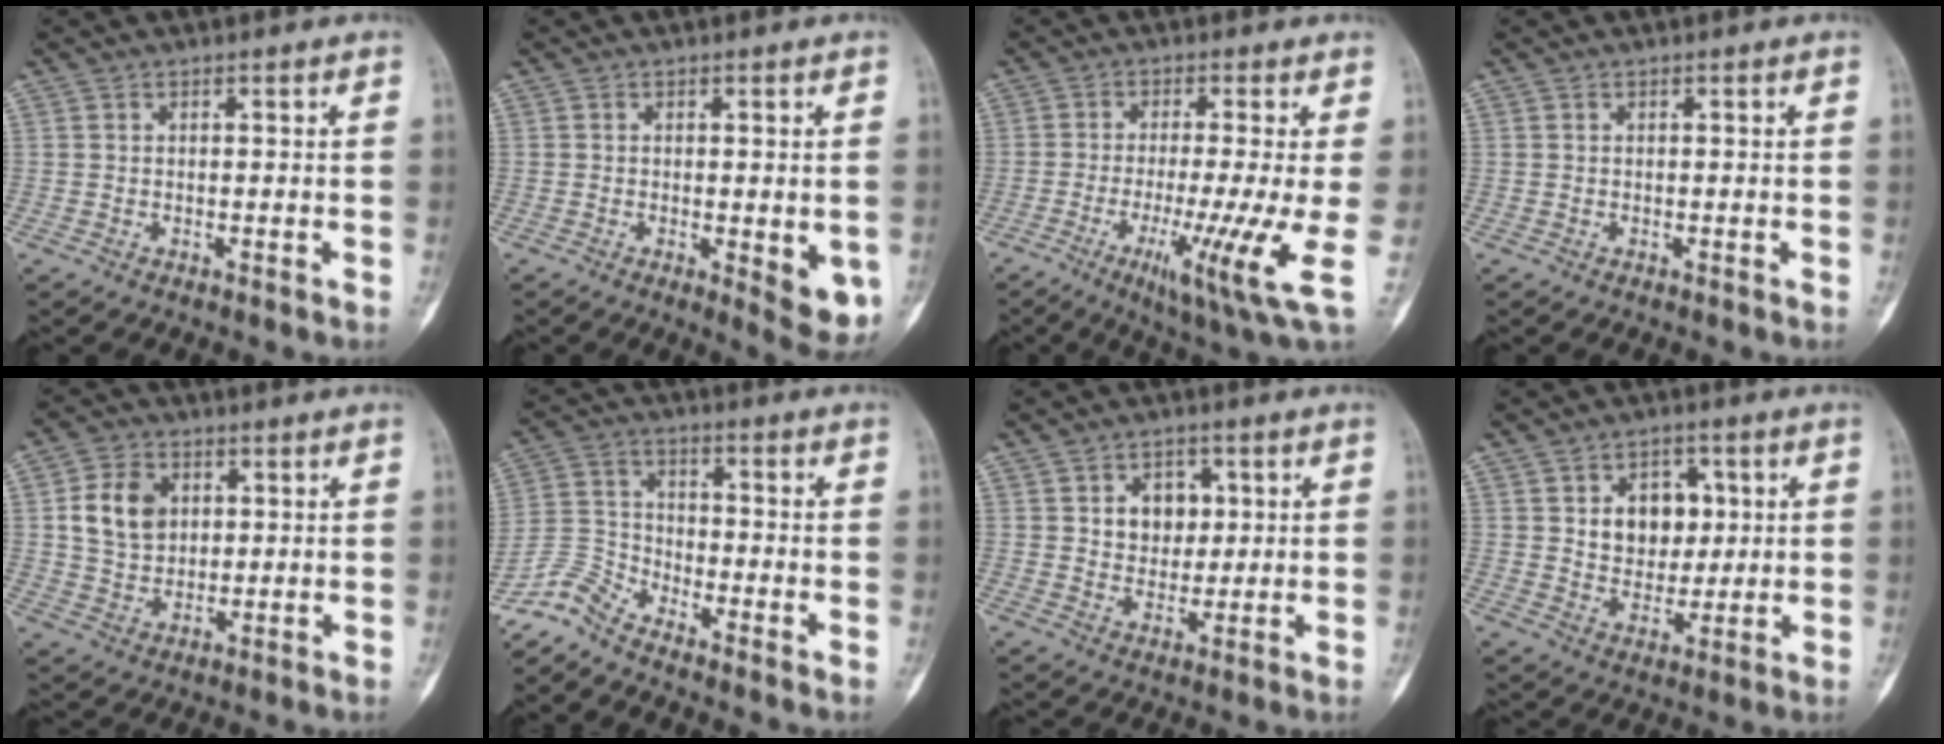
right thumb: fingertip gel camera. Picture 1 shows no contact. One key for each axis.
{"total": 6.9, "fx": -1.4, "fy": 2.4, "fz": 6.3, "tx": -0.068, "ty": -0.016, "tz": -0.014}
{"total": 11.5, "fx": -2.6, "fy": 0.3, "fz": 11.2, "tx": -0.201, "ty": -0.027, "tz": -0.048}
{"total": 0.0}
{"total": 9.1, "fx": 2.1, "fy": 7.0, "fz": 5.4, "tx": -0.076, "ty": -0.004, "tz": 0.042}
{"total": 6.0, "fx": -5.8, "fy": 1.0, "fz": 1.0, "tx": -0.024, "ty": 0.038, "tz": -0.131}
{"total": 6.8, "fx": 1.8, "fy": 5.4, "fz": 3.7, "tx": -0.019, "ty": -0.005, "tz": 0.028}
{"total": 9.3, "fx": 2.2, "fy": 7.2, "fz": 5.6, "tx": -0.037, "ty": -0.007, "tz": 0.039}